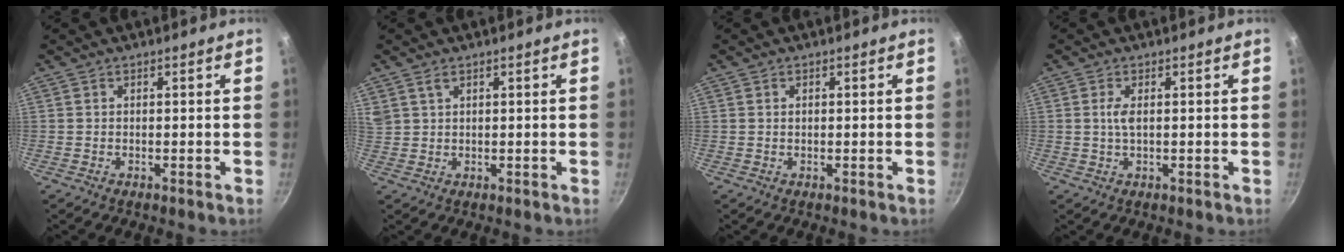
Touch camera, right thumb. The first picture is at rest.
{"total": 2.9, "force": [1.9, 1.5, 1.6], "torque": [-0.032, 0.002, 0.046]}
{"total": 0.5, "force": [0.2, 0.4, 0.3], "torque": [-0.007, 0.002, 0.006]}
{"total": 2.2, "force": [0.4, 0.7, 2.0], "torque": [-0.052, 0.001, 0.010]}